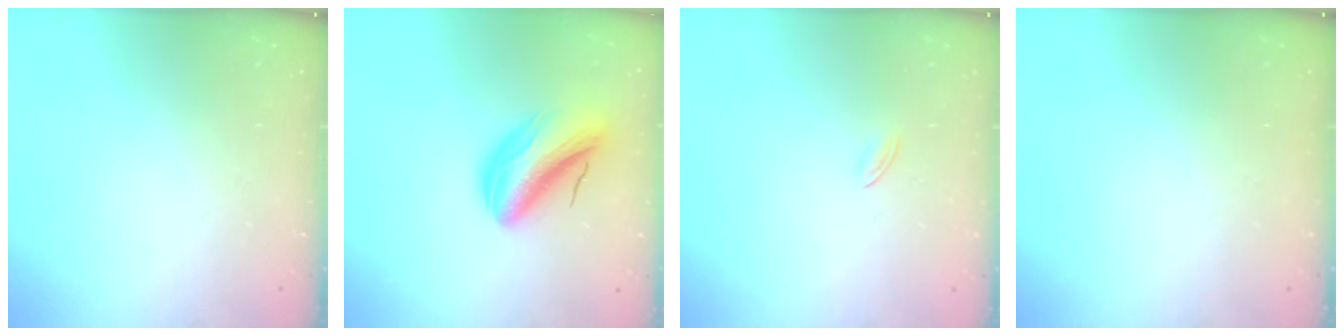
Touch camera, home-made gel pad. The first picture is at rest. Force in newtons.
{"total": 12.0, "press": 11.6, "slide": 3.2}
{"total": 1.7, "press": 1.7, "slide": 0.5}
{"total": 0.0}